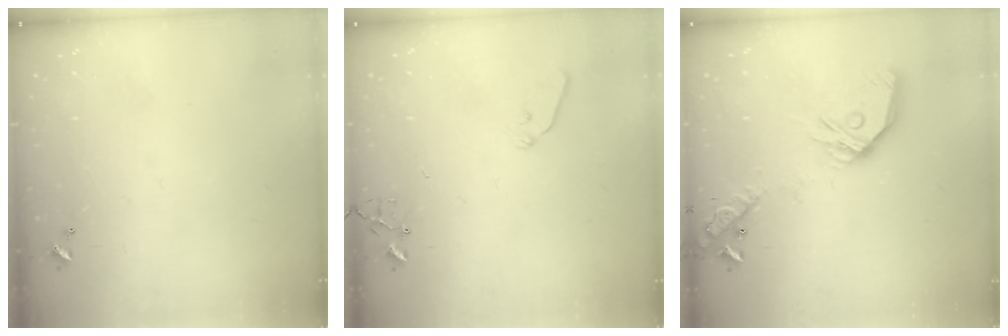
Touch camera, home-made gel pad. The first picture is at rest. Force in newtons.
{"total": 5.0, "press": 5.0, "slide": 0.6}
{"total": 17.7, "press": 17.5, "slide": 2.5}